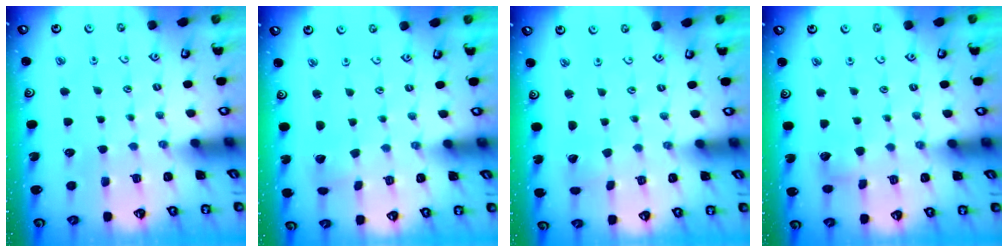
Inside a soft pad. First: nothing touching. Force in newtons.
{"total": 2.7, "press": 2.7, "slide": 0.0}
{"total": 0.6, "press": 0.6, "slide": 0.1}
{"total": 3.4, "press": 3.4, "slide": 0.4}